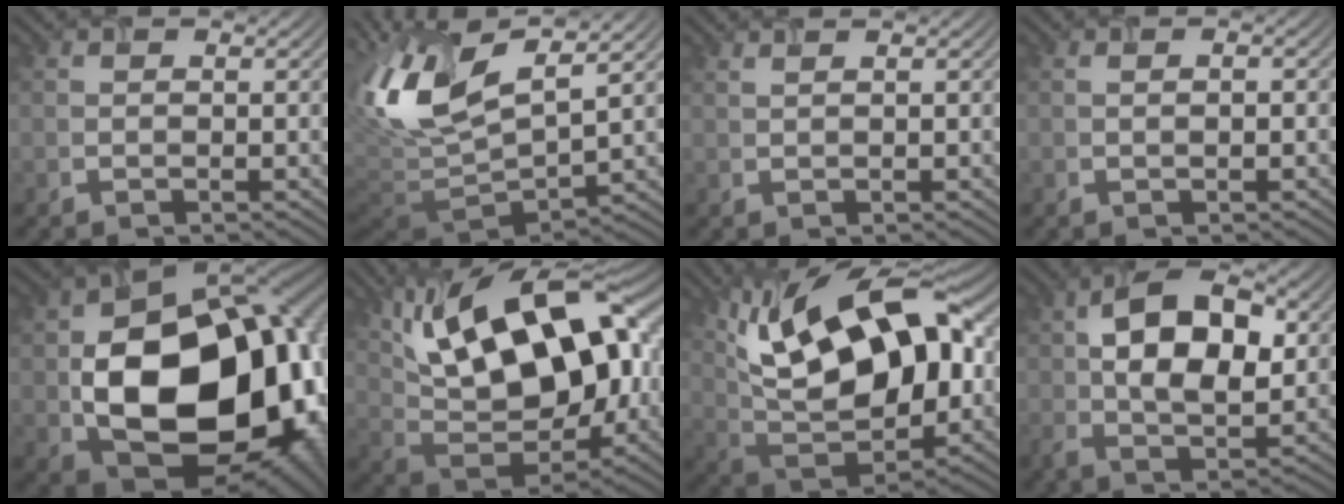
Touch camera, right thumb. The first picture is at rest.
{"total": 12.9, "force": [3.4, 5.3, 11.3], "torque": [-0.249, 0.014, 0.060]}
{"total": 1.1, "force": [0.9, 0.2, 0.7], "torque": [-0.015, 0.001, 0.014]}
{"total": 1.3, "force": [0.1, 0.5, 1.1], "torque": [-0.009, -0.007, 0.006]}
{"total": 21.4, "force": [-1.3, 15.2, 15.0], "torque": [-0.282, -0.069, 0.026]}
{"total": 18.6, "force": [6.2, 9.1, 14.9], "torque": [-0.253, 0.025, 0.099]}
{"total": 18.0, "force": [5.8, 8.9, 14.5], "torque": [-0.255, 0.024, 0.090]}
{"total": 11.7, "force": [2.3, 6.5, 9.4], "torque": [-0.161, 0.006, 0.030]}